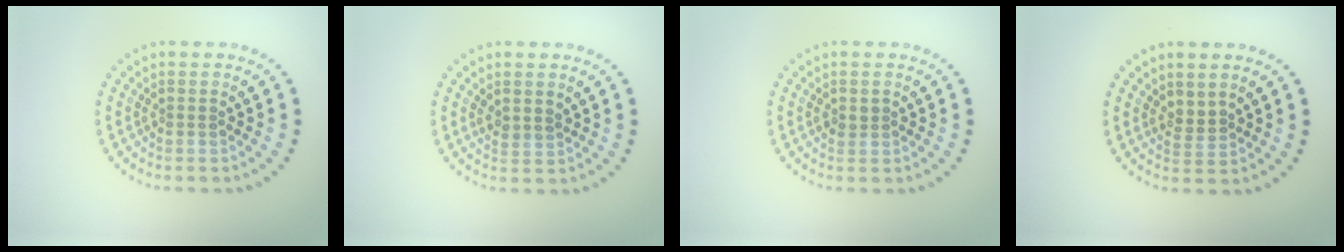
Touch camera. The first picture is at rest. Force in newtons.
{"total": 1.1, "press": 0.9, "slide": 0.7}
{"total": 0.9, "press": 0.9, "slide": 0.3}
{"total": 1.2, "press": 0.8, "slide": 0.9}